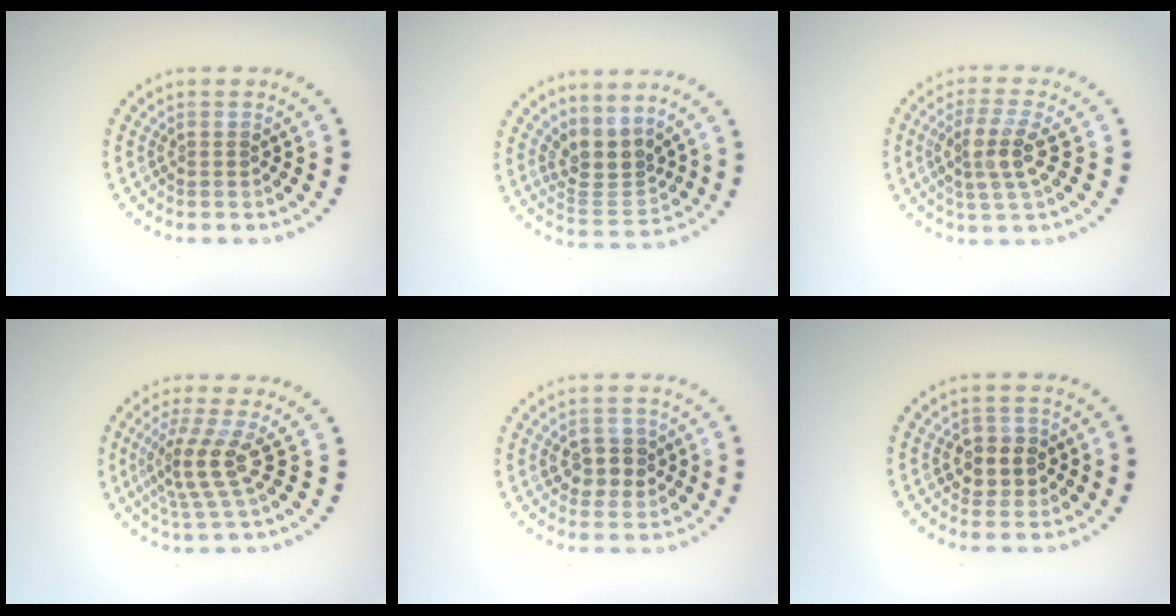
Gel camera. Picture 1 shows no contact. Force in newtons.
{"total": 3.5, "press": 2.7, "slide": 2.2}
{"total": 3.3, "press": 2.8, "slide": 1.8}
{"total": 3.6, "press": 2.6, "slide": 2.5}
{"total": 2.9, "press": 2.8, "slide": 0.7}
{"total": 2.8, "press": 2.7, "slide": 0.7}